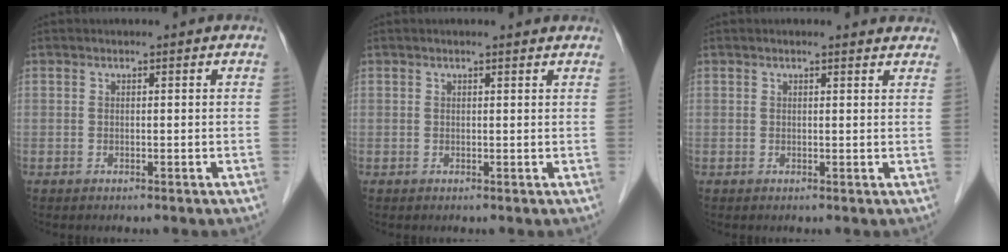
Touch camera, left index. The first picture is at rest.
{"total": 2.0, "force": [1.7, 0.2, 0.9], "torque": [-0.017, 0.008, 0.014]}
{"total": 3.5, "force": [3.2, 0.8, 1.3], "torque": [-0.014, 0.006, 0.023]}